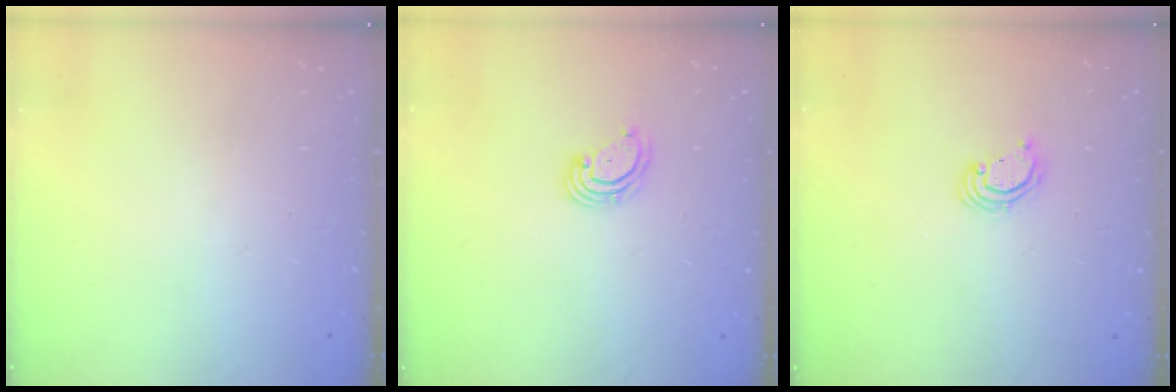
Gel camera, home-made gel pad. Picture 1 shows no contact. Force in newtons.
{"total": 3.2, "press": 3.2, "slide": 0.1}
{"total": 2.4, "press": 2.4, "slide": 0.1}